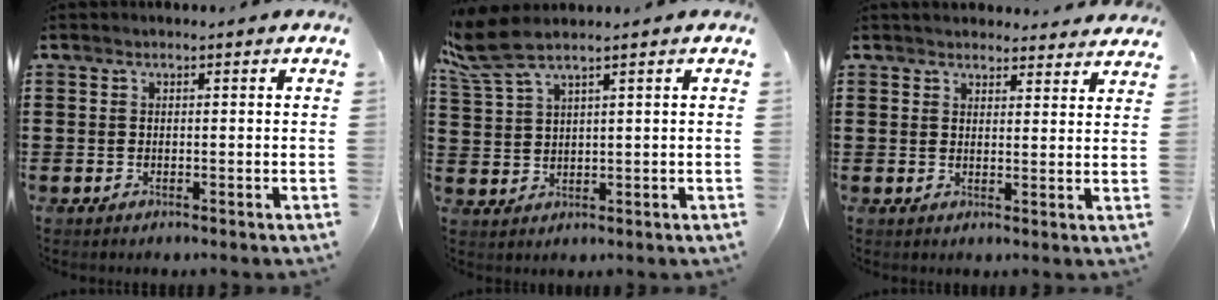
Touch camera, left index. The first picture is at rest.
{"total": 5.7, "force": [4.0, 1.3, 3.9], "torque": [-0.106, -0.011, 0.067]}
{"total": 3.1, "force": [3.0, 0.4, 0.2], "torque": [-0.004, -0.013, 0.056]}